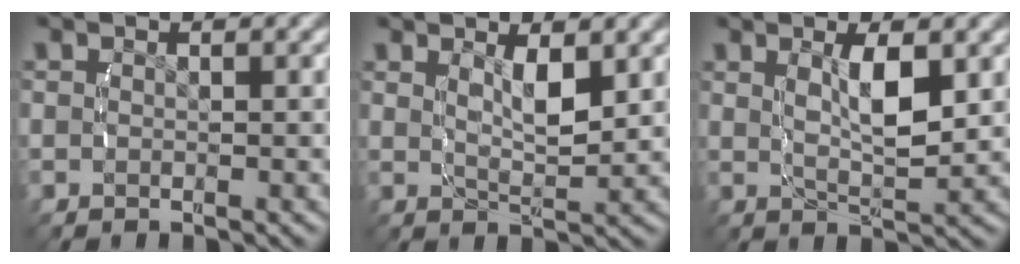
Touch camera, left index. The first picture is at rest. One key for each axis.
{"total": 2.9, "fx": 1.2, "fy": 0.4, "fz": 2.6, "tx": -0.044, "ty": -0.014, "tz": 0.029}
{"total": 4.1, "fx": 0.9, "fy": 0.8, "fz": 3.9, "tx": -0.070, "ty": -0.013, "tz": 0.026}